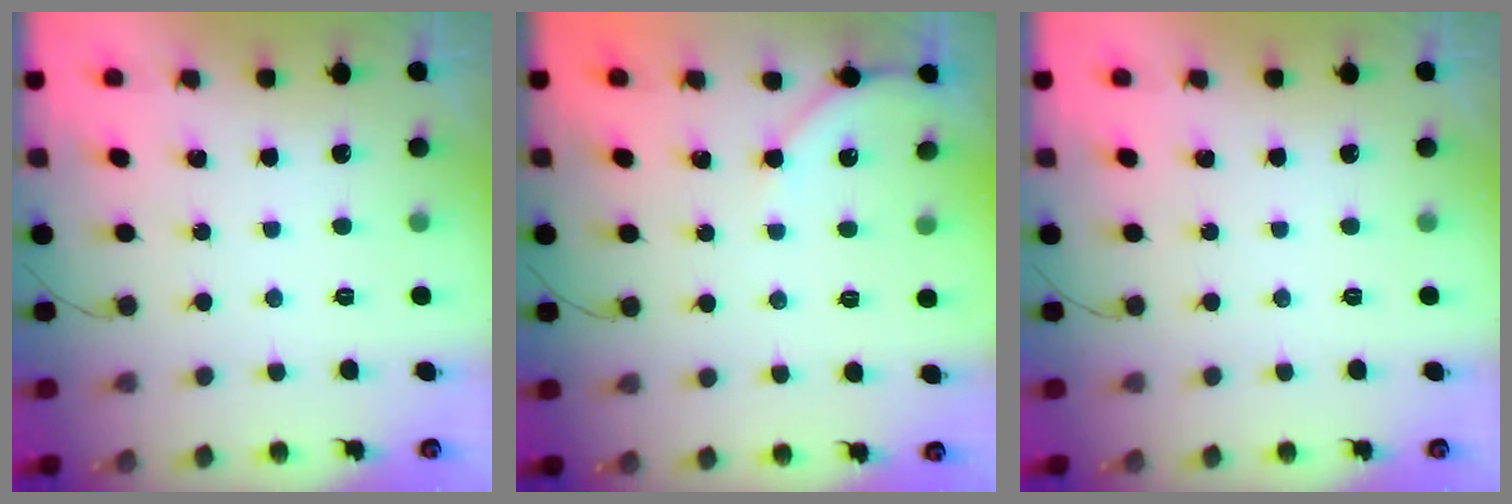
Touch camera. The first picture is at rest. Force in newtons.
{"total": 4.3, "press": 4.2, "slide": 0.7}
{"total": 0.0}